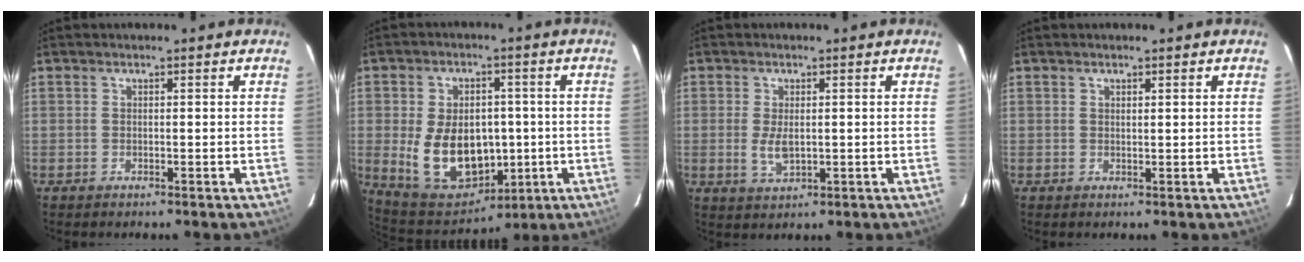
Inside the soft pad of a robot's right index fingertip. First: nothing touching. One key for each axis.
{"total": 16.3, "fx": -1.7, "fy": 11.2, "fz": 11.7, "tx": -0.247, "ty": -0.004, "tz": 0.000}
{"total": 4.1, "fx": -0.2, "fy": 2.1, "fz": 3.6, "tx": -0.070, "ty": -0.006, "tz": -0.001}
{"total": 0.8, "fx": 0.6, "fy": 0.1, "fz": 0.6, "tx": -0.009, "ty": 0.001, "tz": 0.012}